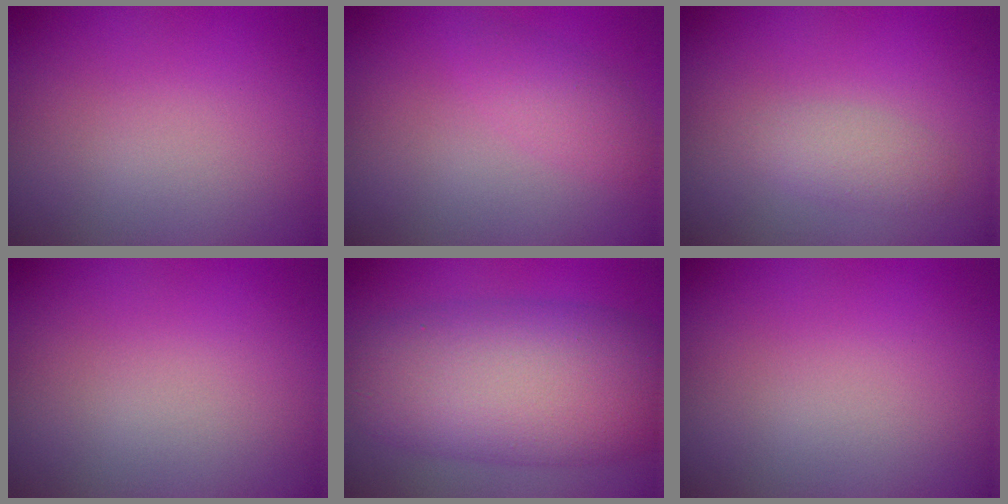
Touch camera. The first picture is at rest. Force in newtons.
{"total": 1.9, "press": 1.9, "slide": 0.1}
{"total": 1.7, "press": 1.7, "slide": 0.2}
{"total": 0.0}
{"total": 10.9, "press": 10.9, "slide": 0.1}
{"total": 0.0}